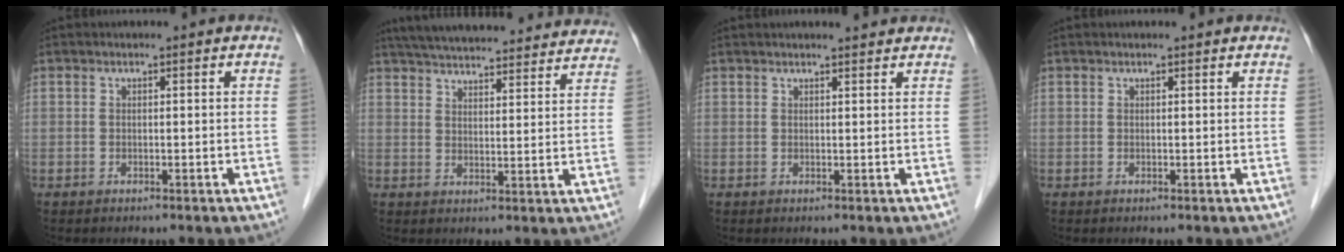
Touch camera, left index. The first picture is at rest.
{"total": 27.8, "force": [25.7, 4.6, 9.6], "torque": [-0.159, -0.011, 0.326]}
{"total": 3.4, "force": [3.2, 0.2, 1.1], "torque": [-0.018, 0.010, 0.037]}
{"total": 1.4, "force": [1.3, 0.1, 0.4], "torque": [-0.010, 0.013, 0.015]}